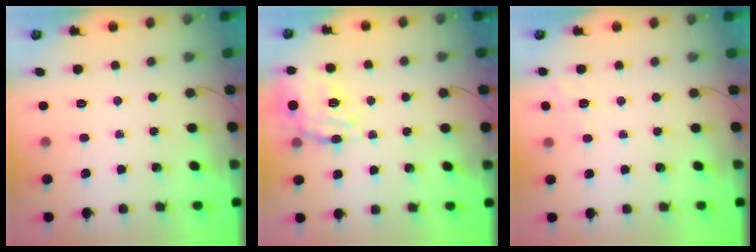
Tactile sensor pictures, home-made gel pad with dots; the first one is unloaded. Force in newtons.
{"total": 16.8, "press": 16.7, "slide": 1.9}
{"total": 8.3, "press": 8.1, "slide": 1.8}